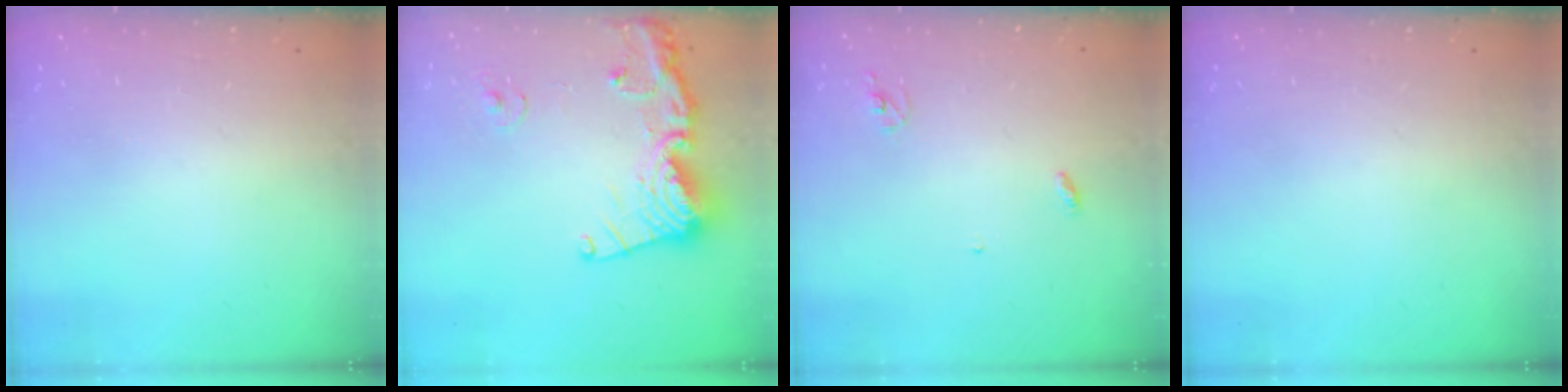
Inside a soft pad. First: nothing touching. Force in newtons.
{"total": 17.6, "press": 17.5, "slide": 2.0}
{"total": 2.8, "press": 2.8, "slide": 0.2}
{"total": 0.0}